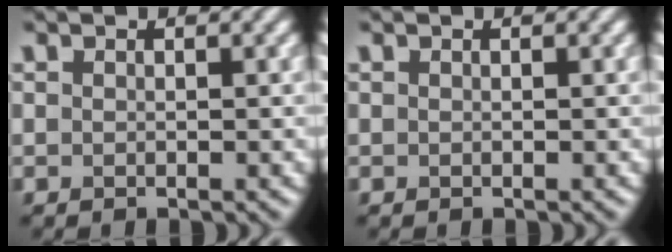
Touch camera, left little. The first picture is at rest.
{"total": 0.0}